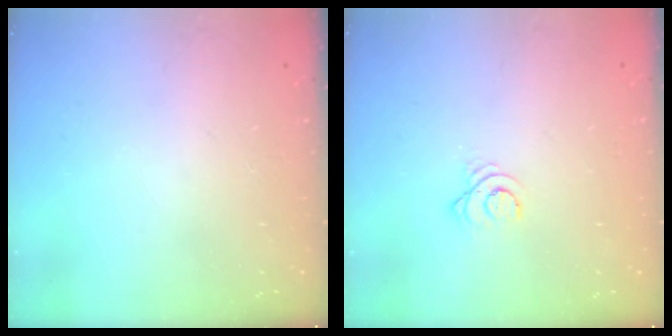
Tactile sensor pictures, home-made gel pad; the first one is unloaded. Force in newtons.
{"total": 2.9, "press": 2.9, "slide": 0.4}